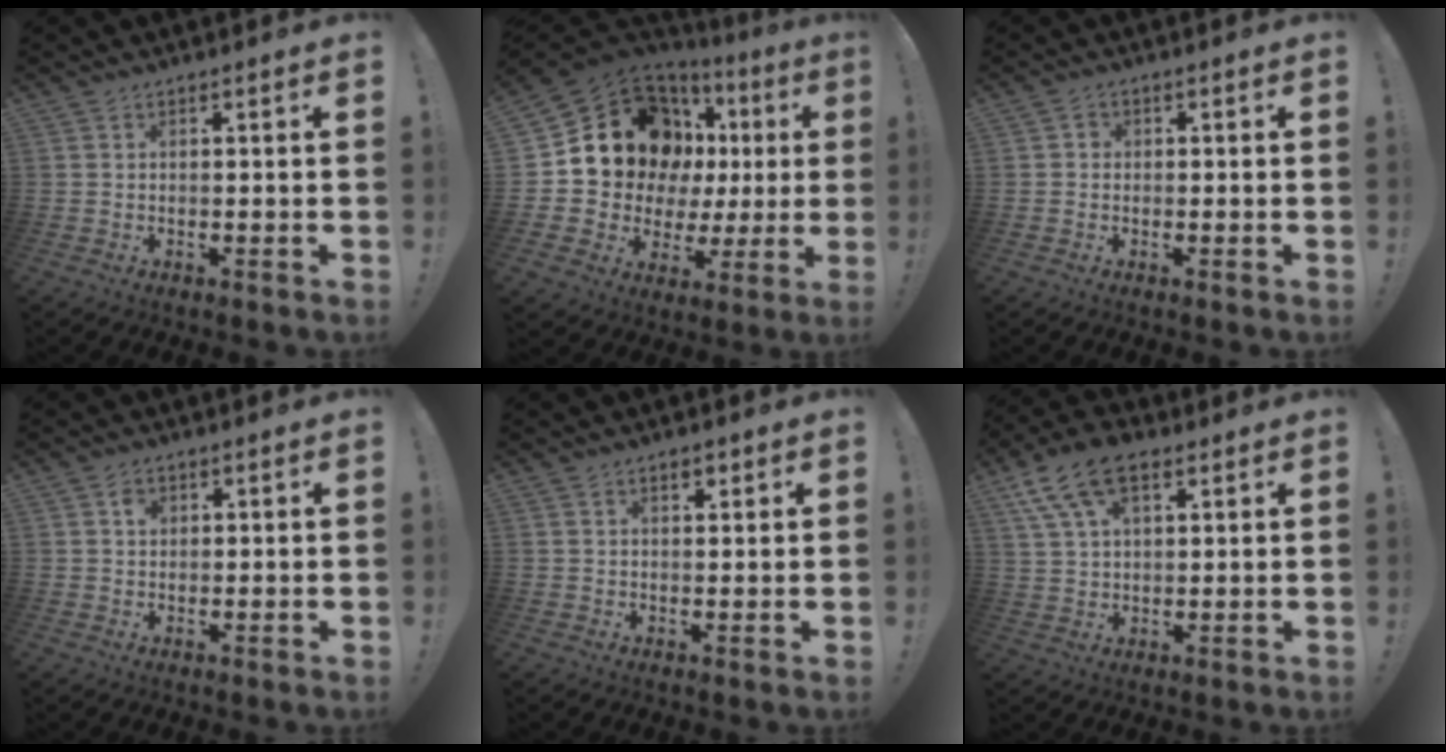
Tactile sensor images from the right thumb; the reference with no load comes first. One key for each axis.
{"total": 17.2, "fx": 7.6, "fy": 12.3, "fz": 9.4, "tx": -0.146, "ty": -0.050, "tz": 0.159}
{"total": 1.6, "fx": -0.1, "fy": 1.5, "fz": 0.5, "tx": -0.007, "ty": 0.005, "tz": -0.004}
{"total": 2.4, "fx": 1.0, "fy": 1.9, "fz": 1.1, "tx": -0.005, "ty": -0.002, "tz": 0.013}
{"total": 2.0, "fx": 1.3, "fy": 1.1, "fz": 1.1, "tx": -0.014, "ty": -0.004, "tz": 0.020}
{"total": 12.3, "fx": 6.5, "fy": 6.6, "fz": 8.1, "tx": -0.144, "ty": -0.021, "tz": 0.122}